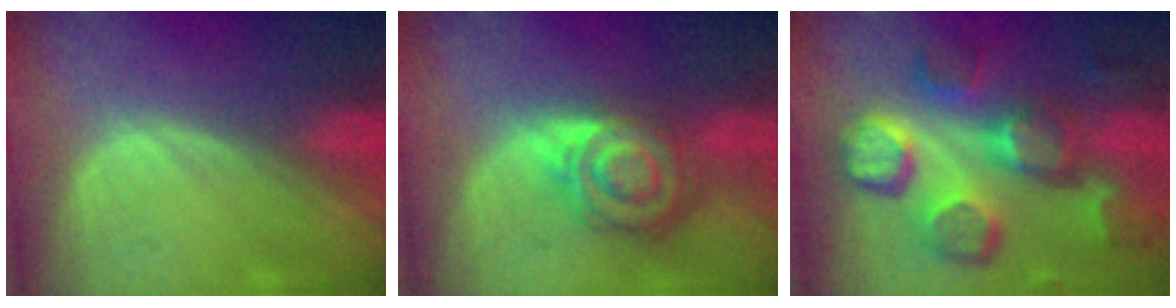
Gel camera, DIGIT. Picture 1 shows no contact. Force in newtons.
{"total": 8.2, "press": 7.1, "slide": 4.1}
{"total": 12.4, "press": 11.1, "slide": 5.6}